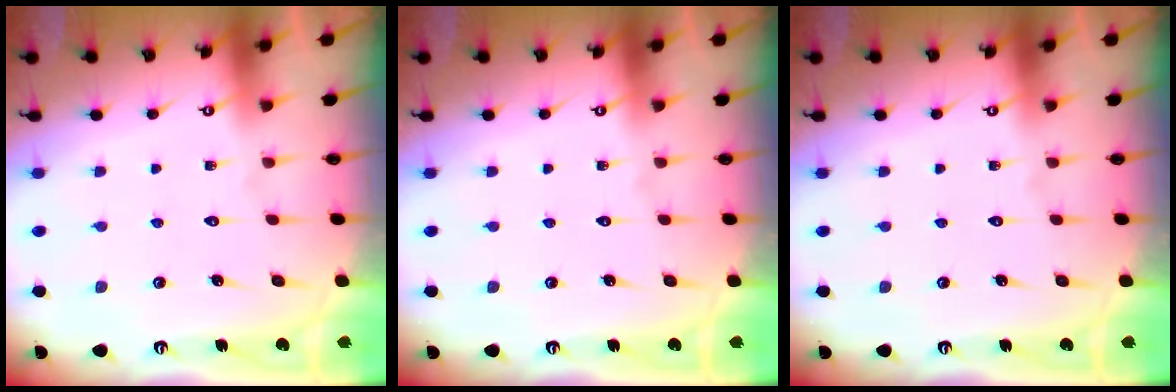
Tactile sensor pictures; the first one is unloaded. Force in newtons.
{"total": 0.0}
{"total": 0.0}